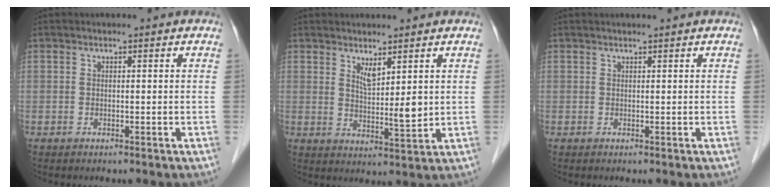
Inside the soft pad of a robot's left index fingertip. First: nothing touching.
{"total": 4.4, "force": [2.1, 0.8, 3.8], "torque": [-0.069, -0.016, 0.042]}
{"total": 1.1, "force": [1.0, -0.2, 0.5], "torque": [-0.006, 0.010, 0.019]}